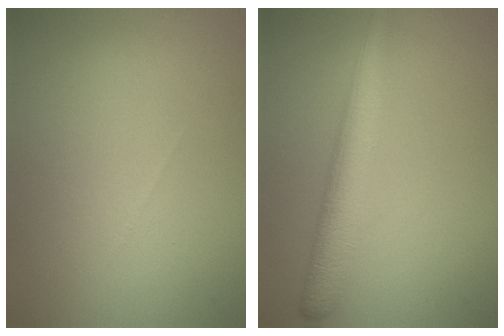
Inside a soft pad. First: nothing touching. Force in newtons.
{"total": 4.8, "press": 4.8, "slide": 0.2}